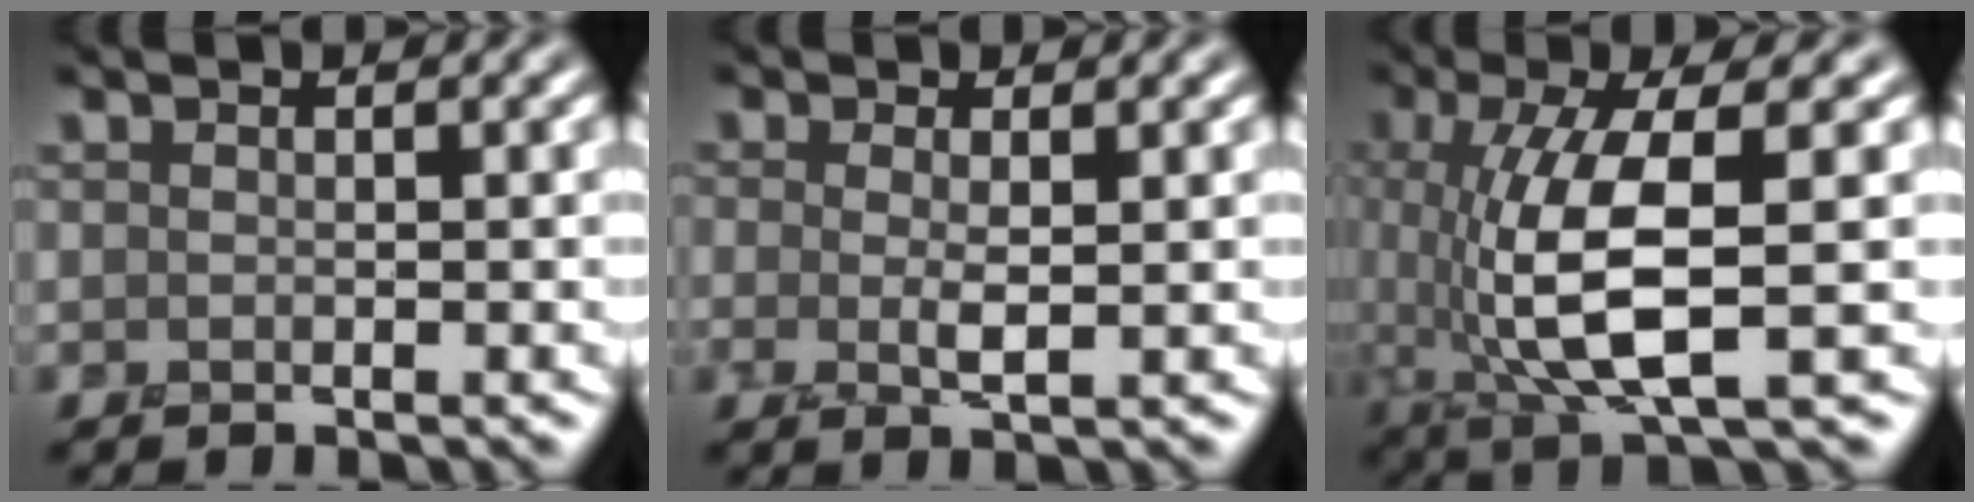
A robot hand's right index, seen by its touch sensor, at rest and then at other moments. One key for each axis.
{"total": 1.6, "fx": -0.2, "fy": 0.2, "fz": 1.6, "tx": -0.037, "ty": -0.008, "tz": -0.003}
{"total": 7.7, "fx": -0.2, "fy": 2.2, "fz": 7.4, "tx": -0.139, "ty": -0.009, "tz": 0.007}